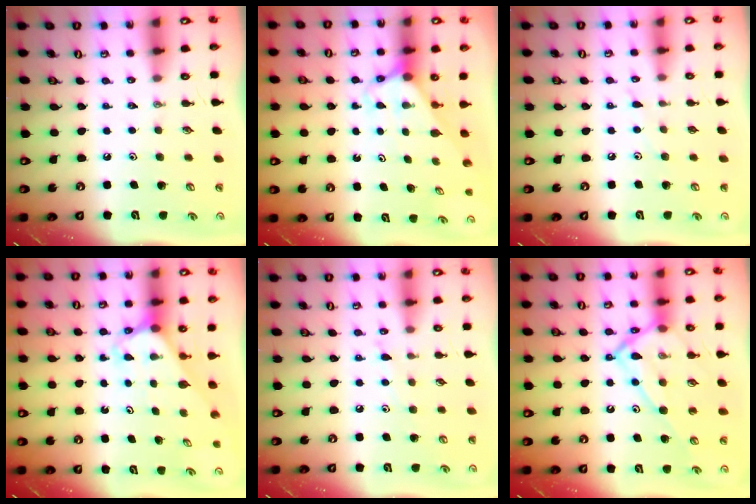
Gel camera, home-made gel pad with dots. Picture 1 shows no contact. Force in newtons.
{"total": 2.7, "press": 2.7, "slide": 0.2}
{"total": 4.9, "press": 4.8, "slide": 0.6}
{"total": 2.7, "press": 2.7, "slide": 0.2}
{"total": 6.7, "press": 6.7, "slide": 0.8}
{"total": 17.6, "press": 17.5, "slide": 1.4}